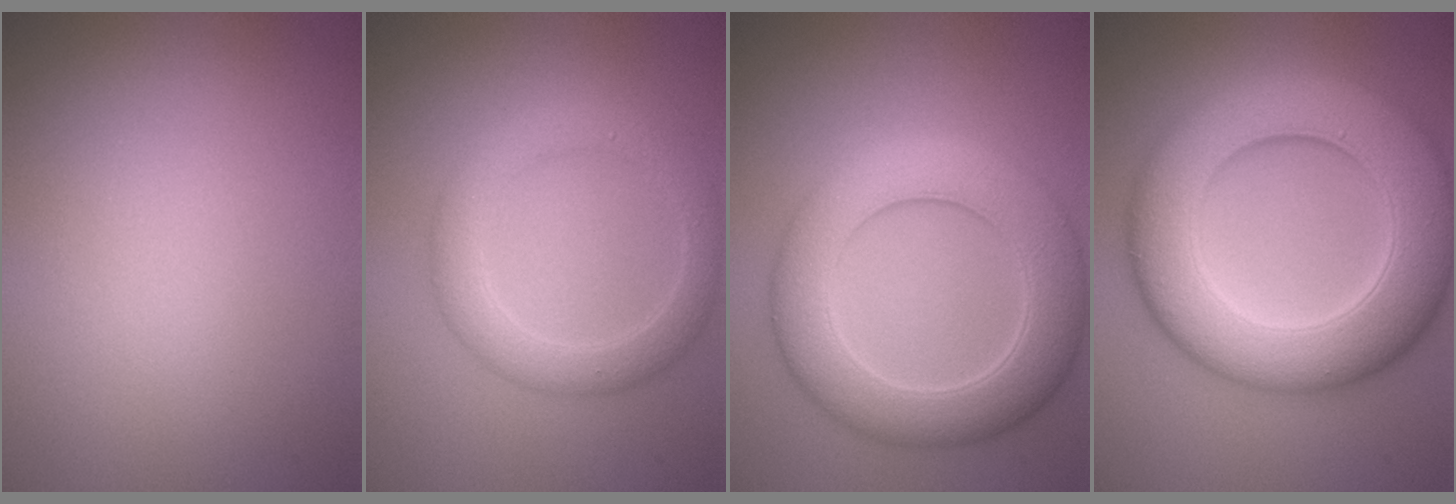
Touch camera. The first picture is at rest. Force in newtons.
{"total": 3.5, "press": 3.5, "slide": 0.0}
{"total": 7.3, "press": 7.3, "slide": 0.2}
{"total": 11.3, "press": 11.3, "slide": 0.2}